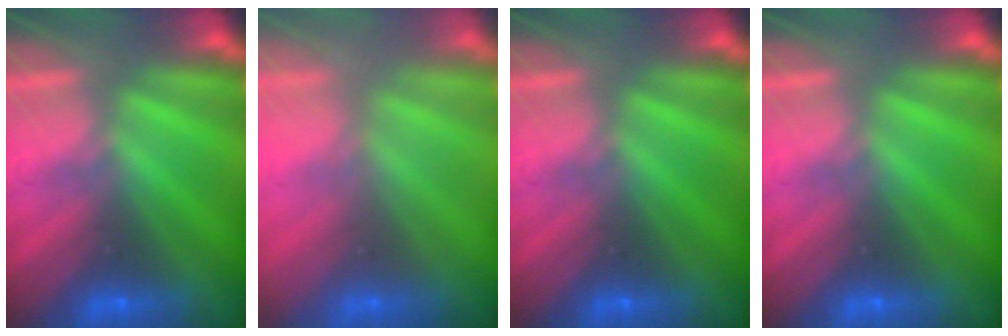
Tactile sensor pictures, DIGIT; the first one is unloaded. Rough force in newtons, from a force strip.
{"total": 2.8}
{"total": 0.0}
{"total": 0.0}